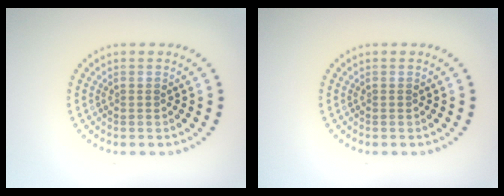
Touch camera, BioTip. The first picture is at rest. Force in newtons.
{"total": 0.0}